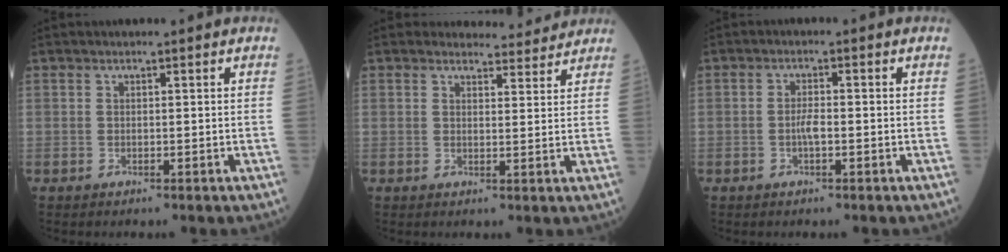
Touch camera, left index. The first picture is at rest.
{"total": 5.3, "force": [5.2, 1.3, 0.1], "torque": [0.005, 0.001, 0.055]}
{"total": 1.9, "force": [-0.6, 0.3, 1.7], "torque": [-0.036, -0.001, -0.012]}